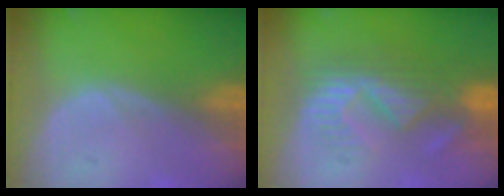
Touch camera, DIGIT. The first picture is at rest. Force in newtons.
{"total": 8.6, "press": 8.2, "slide": 2.6}